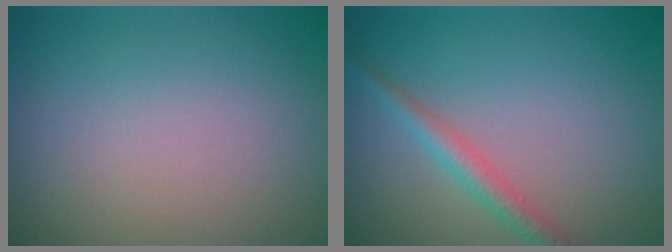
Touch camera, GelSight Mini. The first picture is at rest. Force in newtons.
{"total": 2.3, "press": 2.3, "slide": 0.1}